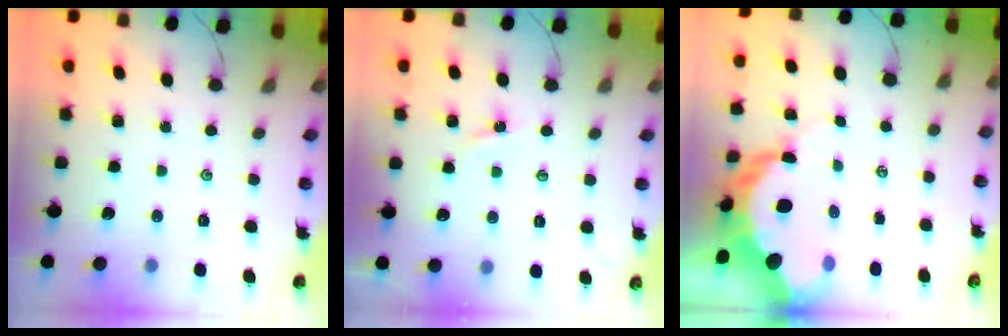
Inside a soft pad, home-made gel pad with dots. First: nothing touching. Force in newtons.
{"total": 2.1, "press": 2.1, "slide": 0.3}
{"total": 14.0, "press": 14.0, "slide": 1.2}